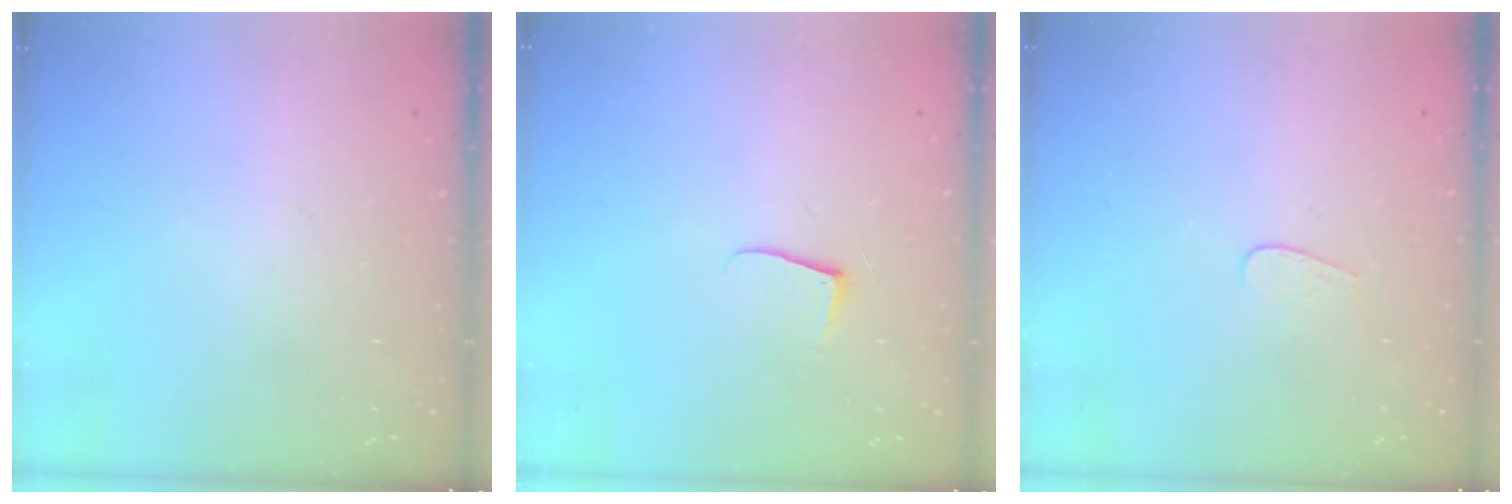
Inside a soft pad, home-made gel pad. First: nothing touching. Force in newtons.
{"total": 5.2, "press": 5.2, "slide": 0.5}
{"total": 3.5, "press": 3.5, "slide": 0.3}